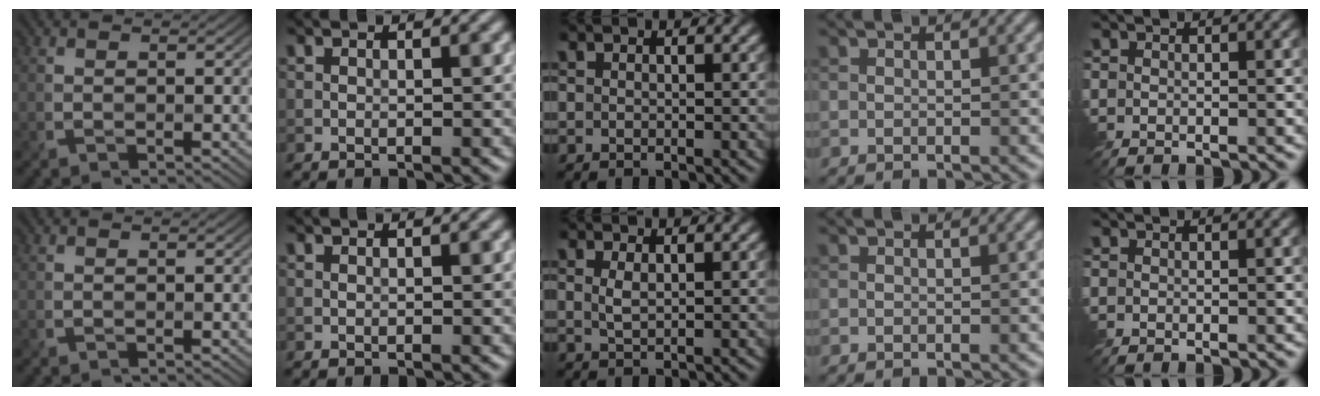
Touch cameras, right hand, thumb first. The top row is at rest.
{"middle": {"total": 1.1, "force": [0.5, 0.3, 0.9], "torque": [-0.023, -0.001, 0.011]}}